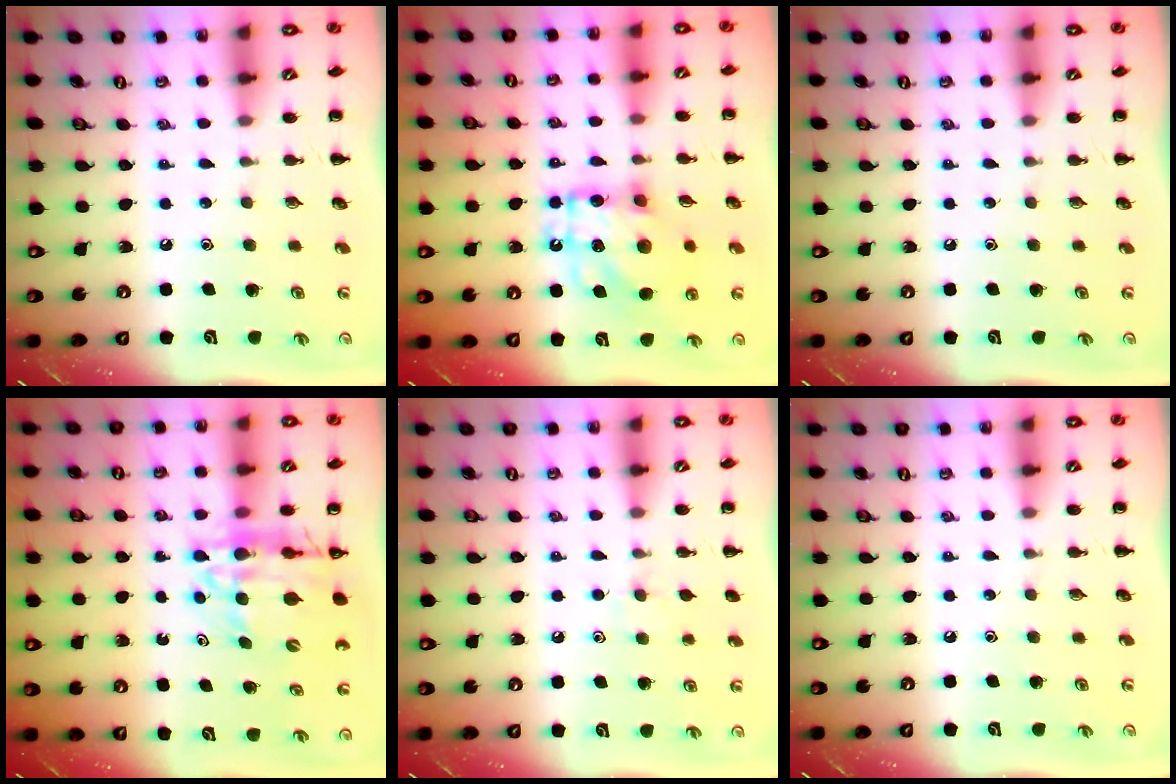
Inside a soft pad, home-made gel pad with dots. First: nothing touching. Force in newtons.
{"total": 13.8, "press": 13.7, "slide": 1.4}
{"total": 0.0}
{"total": 15.4, "press": 14.8, "slide": 4.4}
{"total": 5.4, "press": 5.1, "slide": 1.7}
{"total": 0.0}